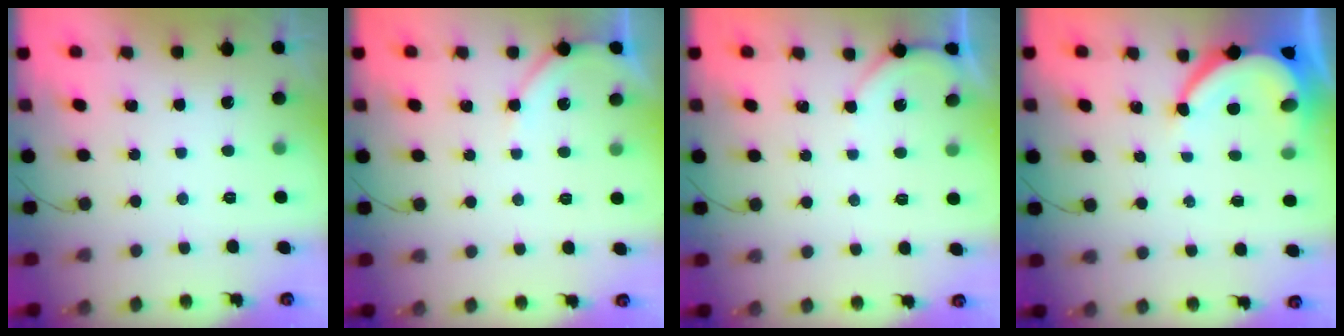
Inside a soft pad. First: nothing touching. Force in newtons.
{"total": 5.1, "press": 5.1, "slide": 0.6}
{"total": 2.0, "press": 2.0, "slide": 0.2}
{"total": 8.6, "press": 8.6, "slide": 1.2}